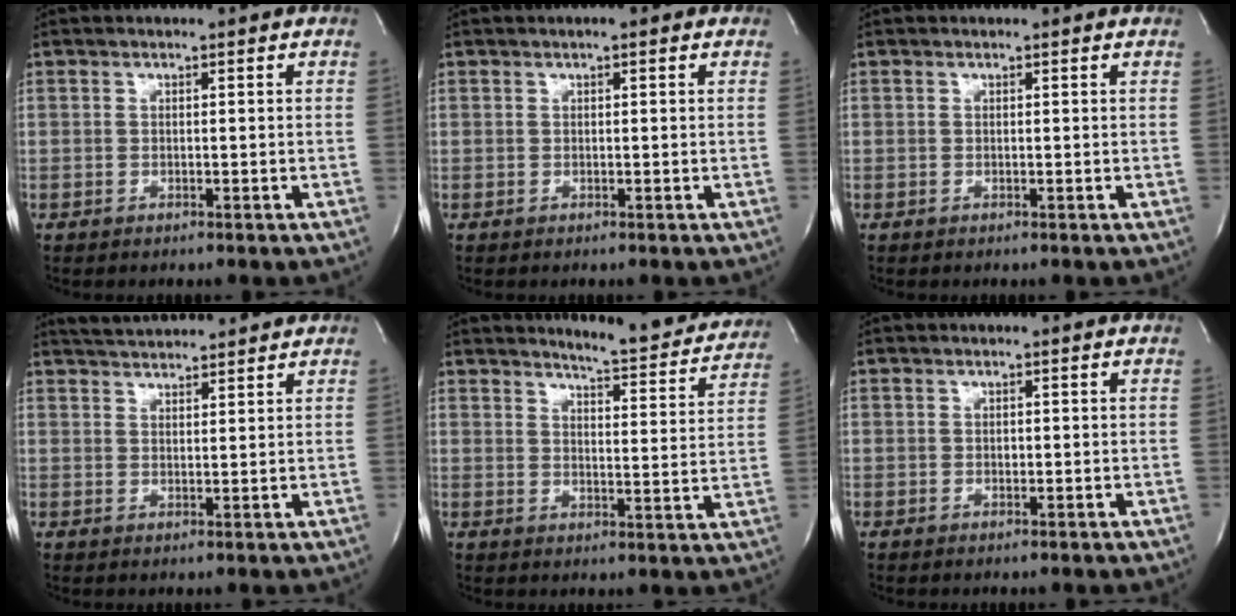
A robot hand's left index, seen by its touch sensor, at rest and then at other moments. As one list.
[{"total": 1.3, "force": [0.6, 0.4, 1.0], "torque": [-0.019, 0.004, 0.004]}, {"total": 0.0}, {"total": 6.2, "force": [6.0, 0.3, 1.5], "torque": [-0.035, 0.028, 0.097]}, {"total": 11.8, "force": [11.4, 1.2, 3.0], "torque": [-0.036, -0.037, 0.128]}, {"total": 0.5, "force": [-0.1, 0.4, 0.3], "torque": [-0.005, 0.002, -0.001]}]